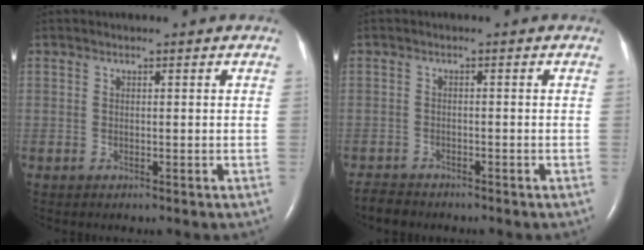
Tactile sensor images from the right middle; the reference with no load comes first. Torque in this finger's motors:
{"motor_torque": [0.10, -0.13, -0.05, -0.01]}